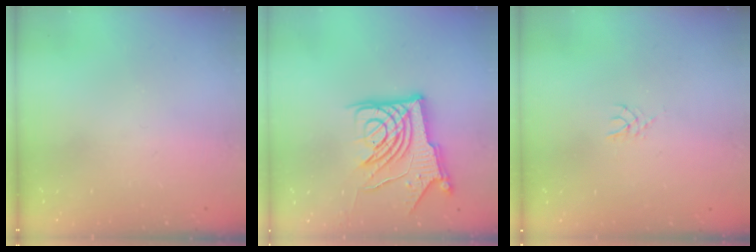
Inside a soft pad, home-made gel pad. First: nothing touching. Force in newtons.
{"total": 14.9, "press": 14.8, "slide": 1.8}
{"total": 2.5, "press": 2.4, "slide": 0.4}